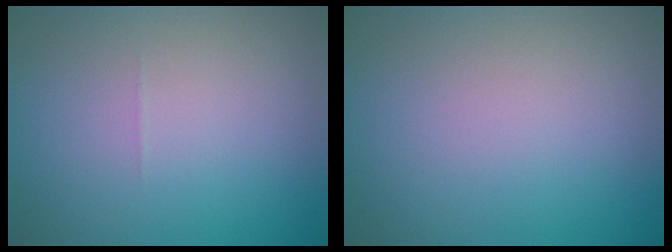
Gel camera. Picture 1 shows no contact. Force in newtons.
{"total": 0.0}